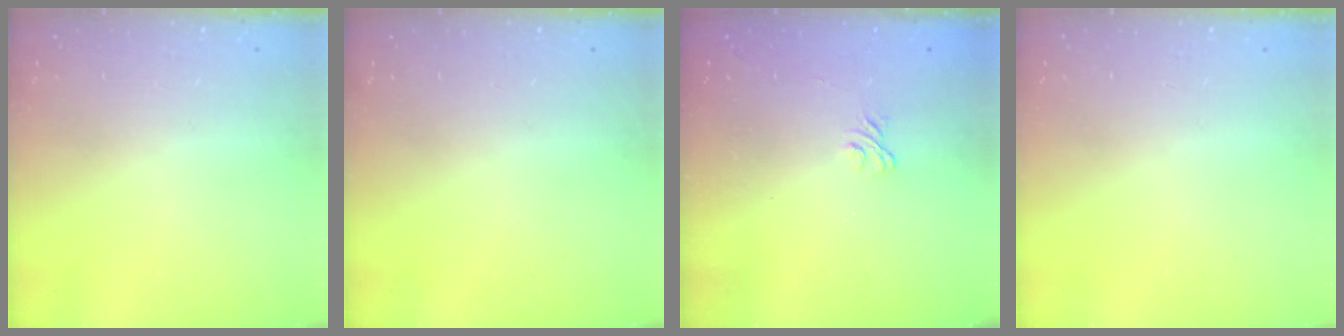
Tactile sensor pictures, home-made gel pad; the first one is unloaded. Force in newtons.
{"total": 0.0}
{"total": 1.9, "press": 1.5, "slide": 1.1}
{"total": 0.0}